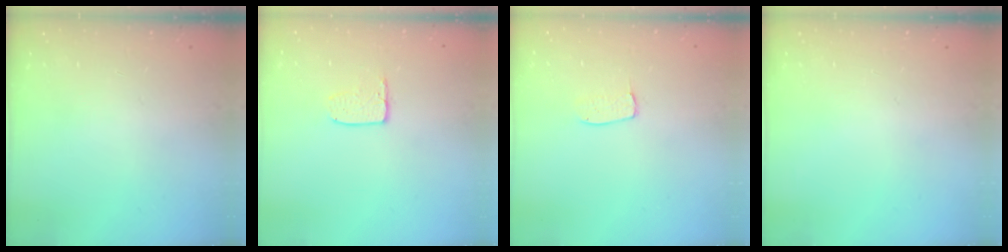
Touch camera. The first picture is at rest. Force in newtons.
{"total": 5.8, "press": 5.8, "slide": 0.4}
{"total": 3.8, "press": 3.8, "slide": 0.2}
{"total": 0.0}